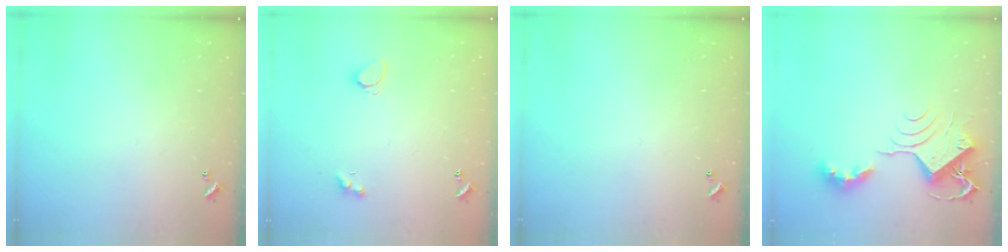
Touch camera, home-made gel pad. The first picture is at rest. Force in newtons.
{"total": 2.1, "press": 2.0, "slide": 0.6}
{"total": 0.0}
{"total": 10.1, "press": 10.0, "slide": 1.5}